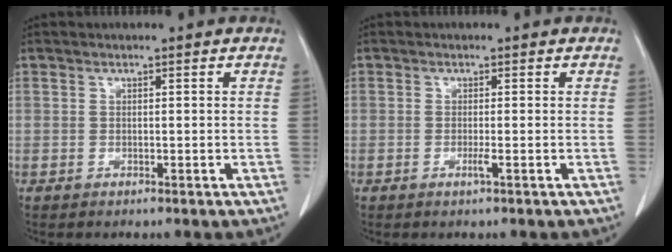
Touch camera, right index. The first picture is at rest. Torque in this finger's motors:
{"motor_torque": [0.25, -0.02, 0.08, 0.01]}